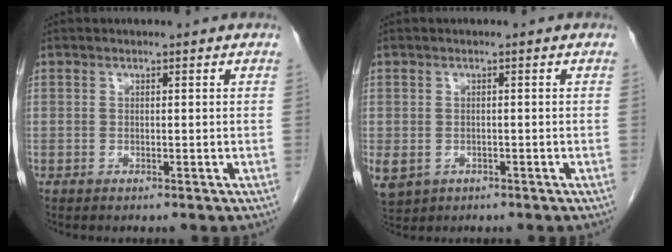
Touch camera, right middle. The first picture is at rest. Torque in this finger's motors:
{"motor_torque": [0.65, -0.35, 0.31, 0.08]}